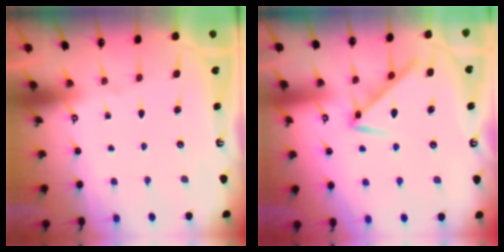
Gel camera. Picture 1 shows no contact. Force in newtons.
{"total": 8.9, "press": 8.9, "slide": 0.3}